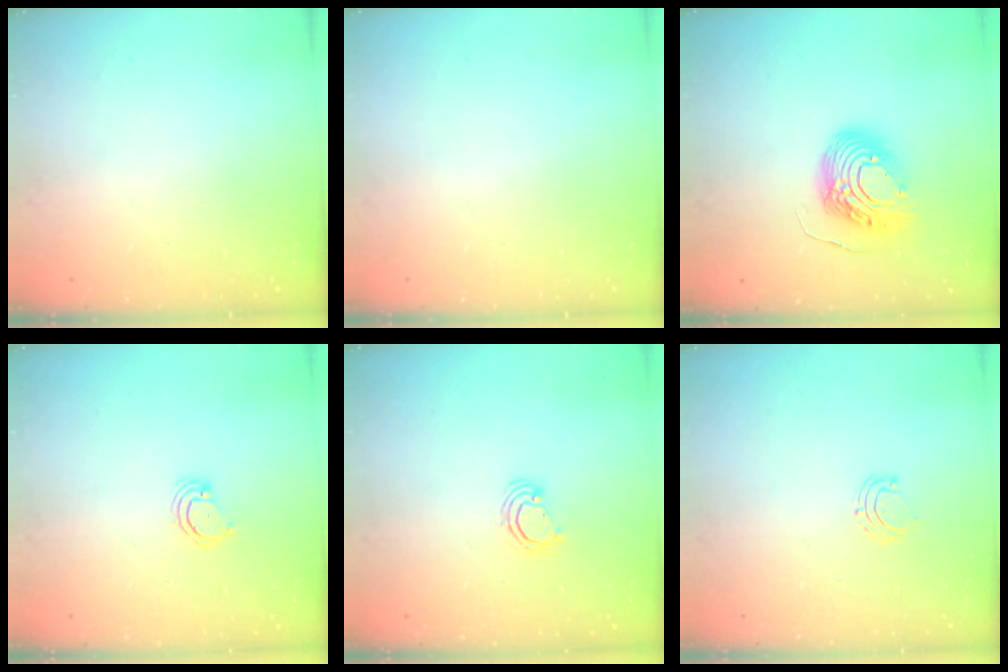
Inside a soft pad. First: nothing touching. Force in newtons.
{"total": 0.0}
{"total": 15.0, "press": 14.9, "slide": 1.9}
{"total": 2.9, "press": 2.9, "slide": 0.3}
{"total": 2.6, "press": 2.6, "slide": 0.1}
{"total": 4.7, "press": 4.7, "slide": 0.4}